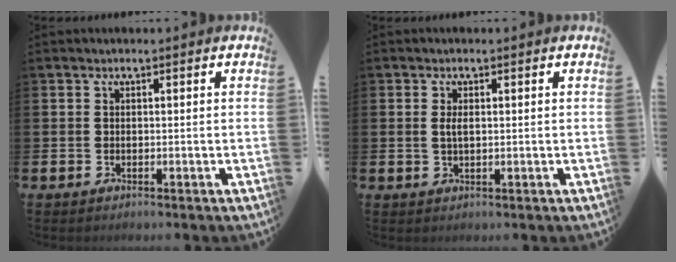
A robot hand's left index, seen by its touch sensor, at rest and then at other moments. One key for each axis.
{"total": 1.7, "fx": 0.3, "fy": 0.7, "fz": 1.5, "tx": -0.029, "ty": 0.003, "tz": 0.003}